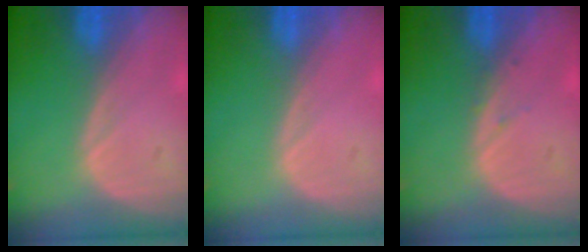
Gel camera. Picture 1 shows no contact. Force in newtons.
{"total": 0.0}
{"total": 0.7, "press": 0.4, "slide": 0.5}